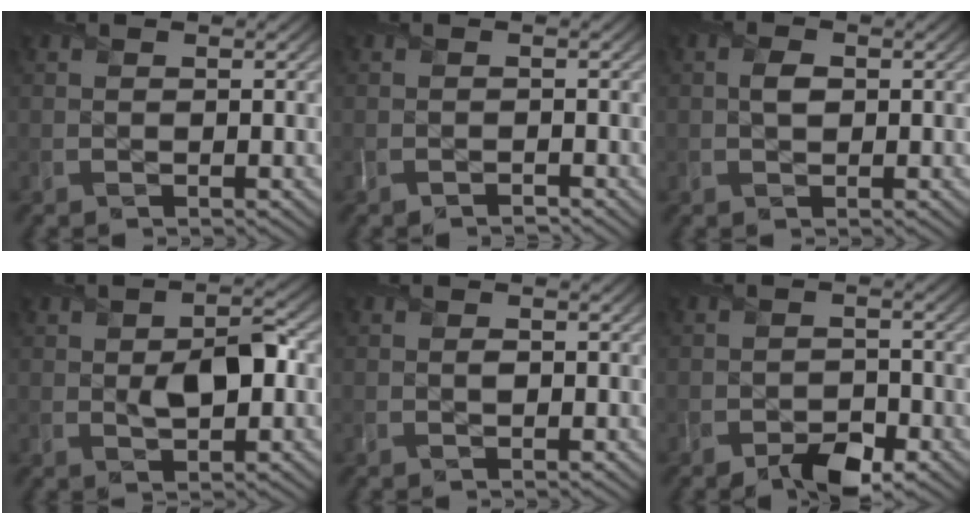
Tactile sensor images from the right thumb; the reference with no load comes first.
{"total": 1.1, "force": [-1.0, 0.3, 0.1], "torque": [-0.005, -0.003, -0.024]}
{"total": 1.7, "force": [0.2, 1.2, 1.3], "torque": [-0.030, 0.001, 0.000]}
{"total": 5.2, "force": [0.1, 2.8, 4.4], "torque": [-0.072, -0.002, 0.004]}
{"total": 0.5, "force": [0.1, 0.4, 0.4], "torque": [-0.007, -0.001, 0.000]}
{"total": 4.2, "force": [-2.7, 2.2, 2.4], "torque": [-0.037, -0.004, -0.049]}